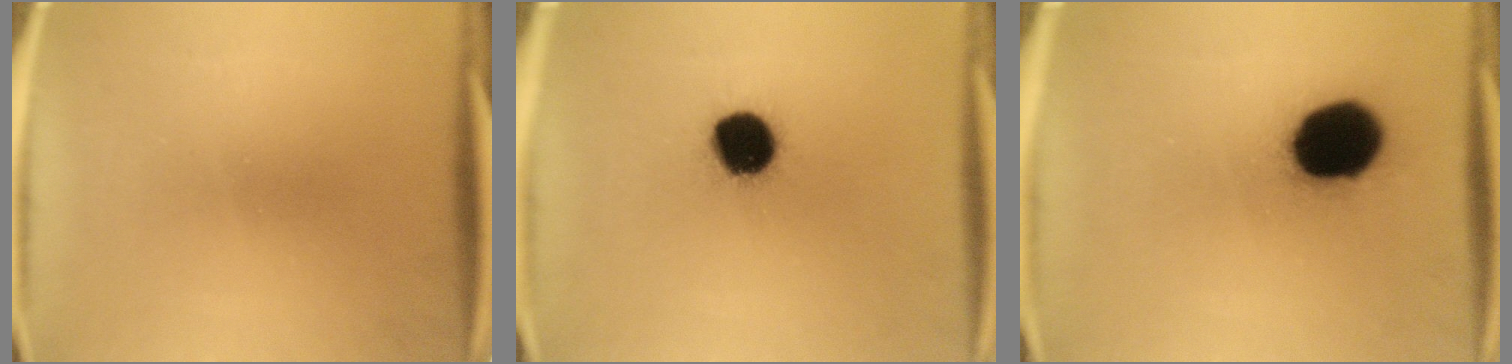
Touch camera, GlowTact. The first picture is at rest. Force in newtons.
{"total": 12.7}
{"total": 20.1}